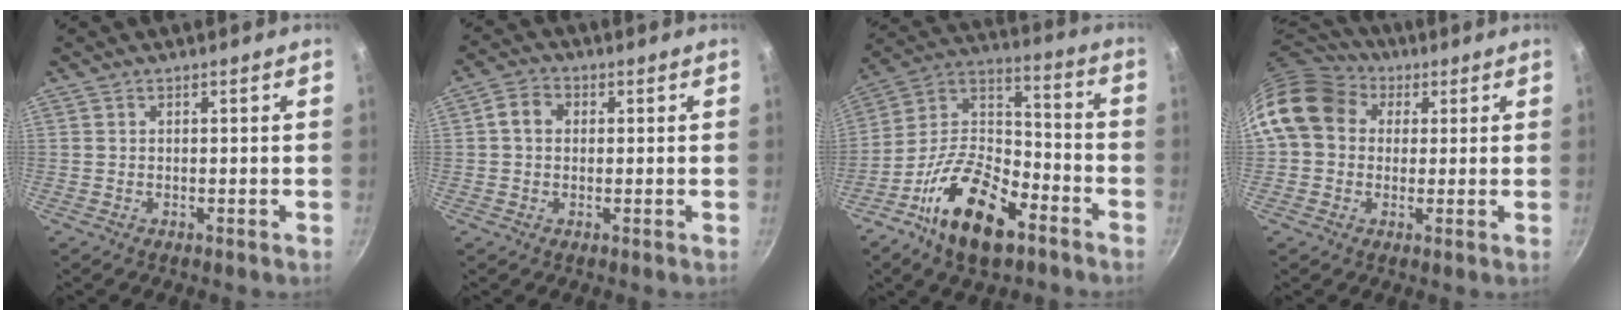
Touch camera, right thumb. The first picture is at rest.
{"total": 4.1, "force": [0.5, 3.3, 2.3], "torque": [-0.033, 0.009, 0.000]}
{"total": 19.9, "force": [-10.6, 9.9, 13.7], "torque": [-0.222, 0.067, -0.210]}
{"total": 14.1, "force": [3.4, 11.5, 7.3], "torque": [-0.115, 0.027, 0.046]}